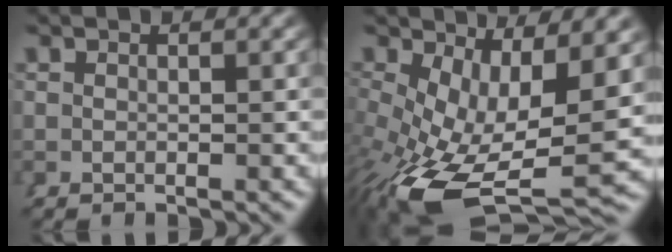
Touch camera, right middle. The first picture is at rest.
{"total": 10.4, "force": [-2.7, 5.0, 8.7], "torque": [-0.170, -0.061, -0.010]}